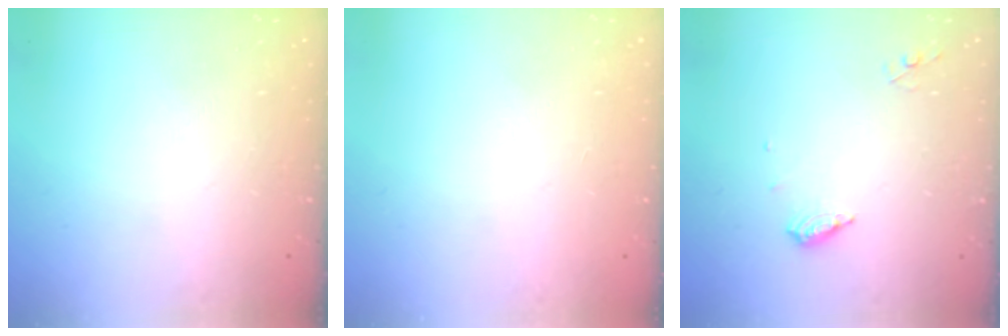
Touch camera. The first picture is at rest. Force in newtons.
{"total": 1.1, "press": 0.9, "slide": 0.6}
{"total": 6.3, "press": 6.2, "slide": 0.6}